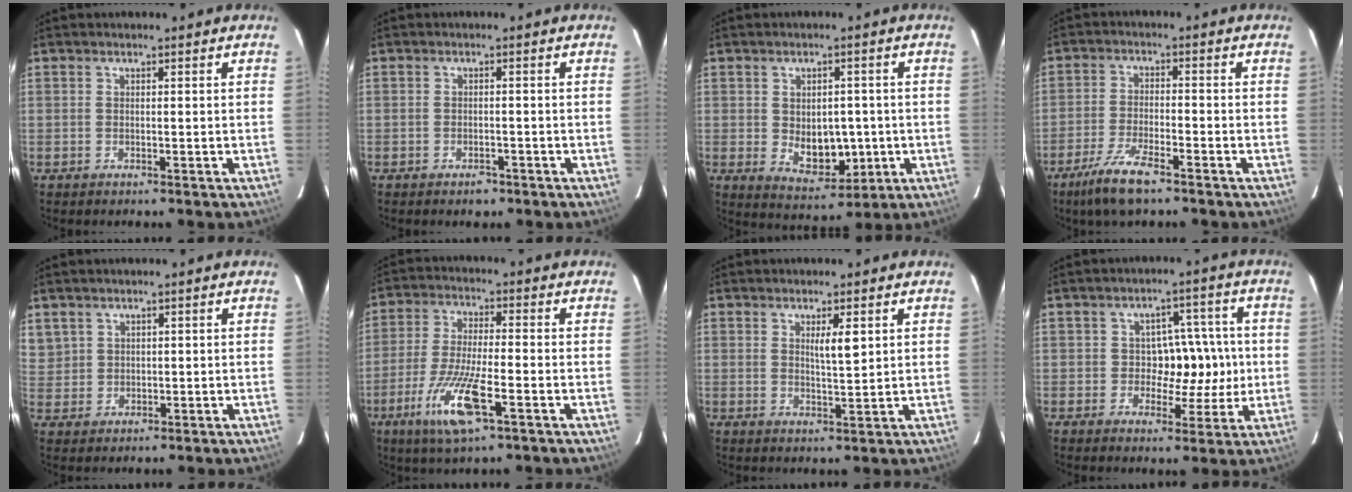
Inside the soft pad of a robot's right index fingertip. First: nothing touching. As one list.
[{"total": 1.8, "force": [-1.3, 1.0, 0.8], "torque": [-0.013, 0.002, -0.012]}, {"total": 7.5, "force": [-0.7, 4.6, 5.9], "torque": [-0.090, -0.003, 0.004]}, {"total": 7.3, "force": [-5.2, 1.0, 5.1], "torque": [-0.106, -0.015, -0.094]}, {"total": 4.0, "force": [2.6, 3.1, 0.3], "torque": [-0.008, 0.004, 0.059]}, {"total": 10.7, "force": [-4.8, 1.4, 9.5], "torque": [-0.190, -0.023, -0.087]}, {"total": 3.3, "force": [1.4, 0.3, 3.0], "torque": [-0.051, -0.005, 0.023]}, {"total": 7.1, "force": [-0.2, 5.0, 5.0], "torque": [-0.050, 0.028, 0.006]}]